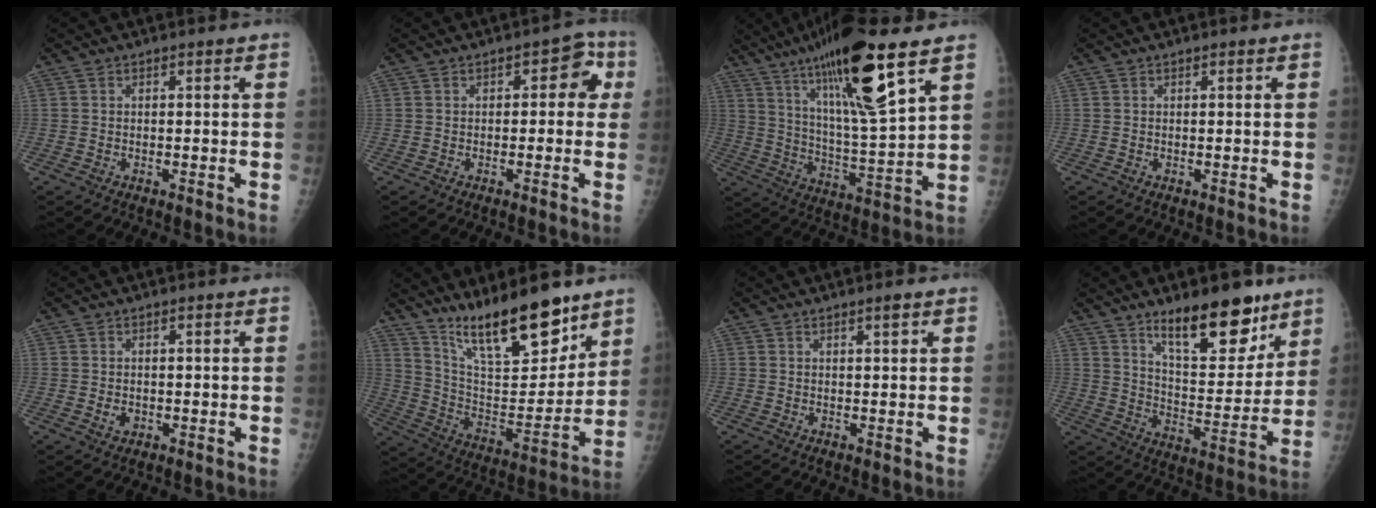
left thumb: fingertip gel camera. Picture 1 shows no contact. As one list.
[{"total": 4.9, "force": [0.4, 3.2, 3.7], "torque": [-0.007, 0.019, -0.008]}, {"total": 21.0, "force": [12.2, 3.2, 16.8], "torque": [-0.280, -0.052, 0.212]}, {"total": 0.0}, {"total": 1.6, "force": [-0.3, 1.4, 0.8], "torque": [-0.007, -0.001, 0.000]}, {"total": 19.7, "force": [14.5, 5.6, 12.0], "torque": [-0.152, -0.089, 0.258]}, {"total": 1.2, "force": [0.8, 0.1, 0.9], "torque": [-0.012, -0.005, 0.014]}, {"total": 17.1, "force": [11.6, 6.5, 10.7], "torque": [-0.109, -0.087, 0.190]}]